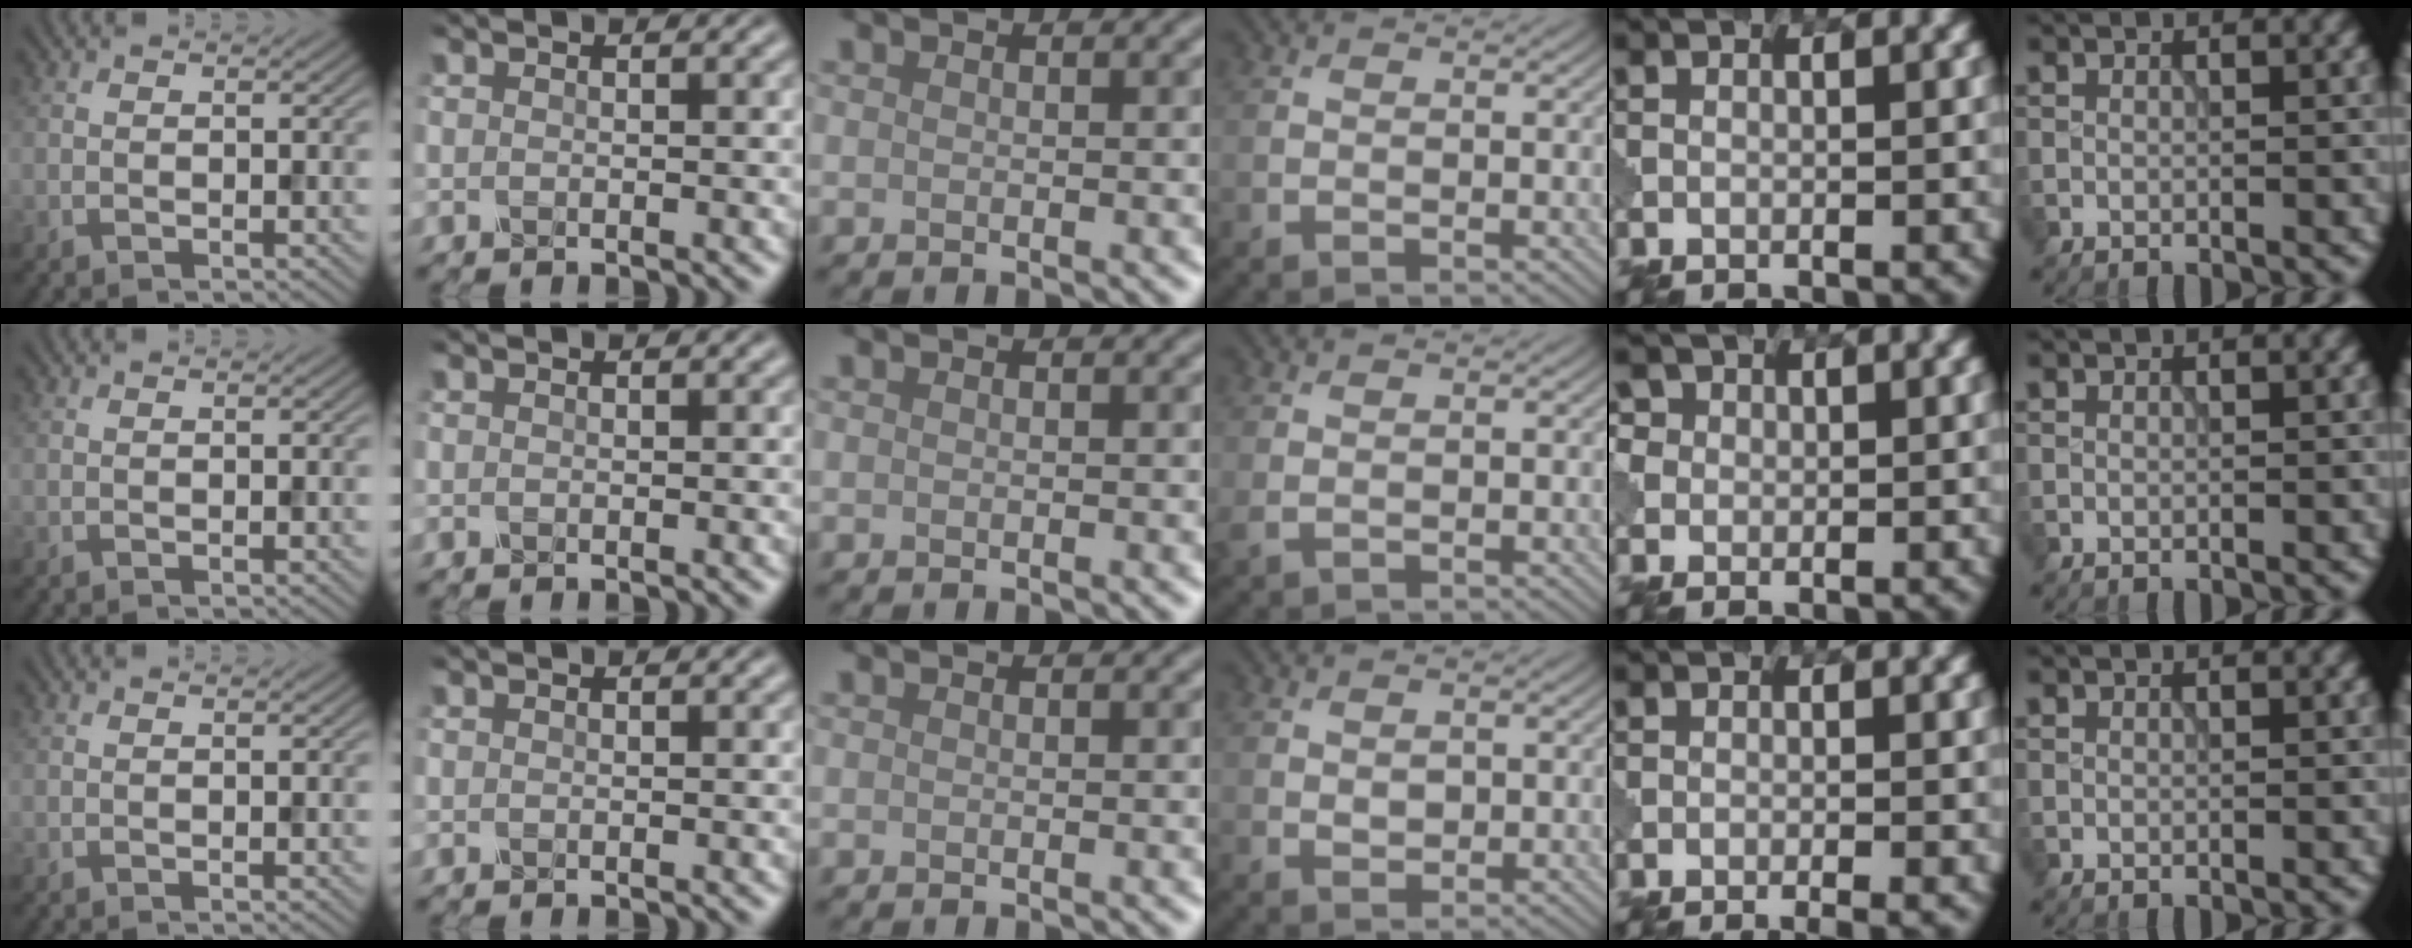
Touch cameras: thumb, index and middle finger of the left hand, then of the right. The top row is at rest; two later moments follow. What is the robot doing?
{"motion": "wrap", "object": "tissue paper"}